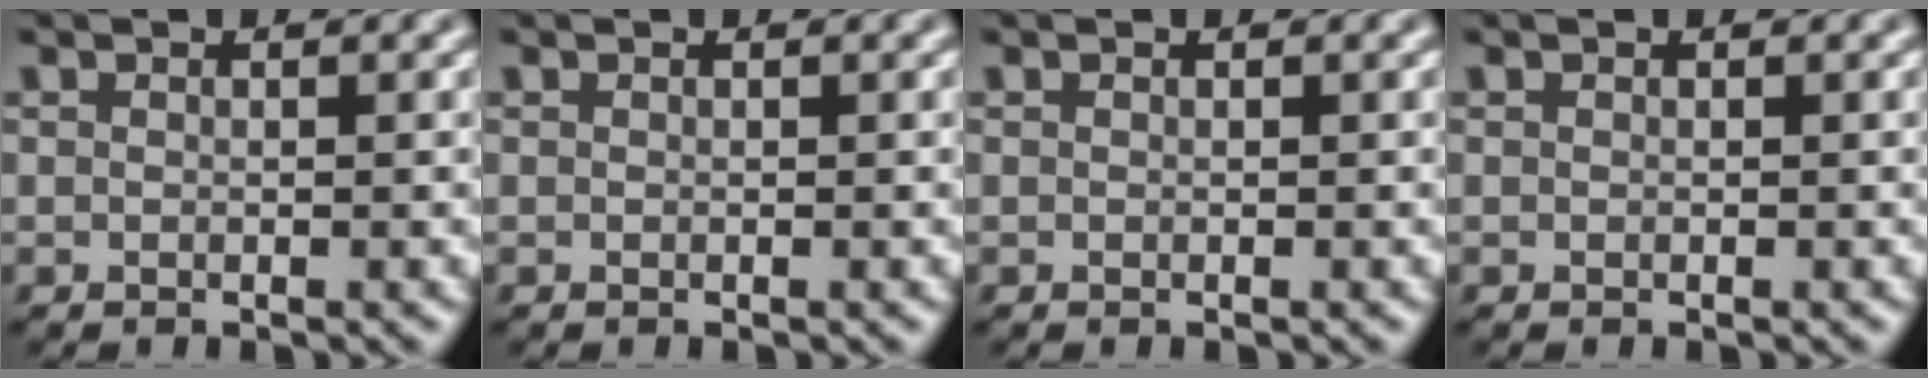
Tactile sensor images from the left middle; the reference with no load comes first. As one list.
[{"total": 0.0}, {"total": 0.0}, {"total": 0.0}]